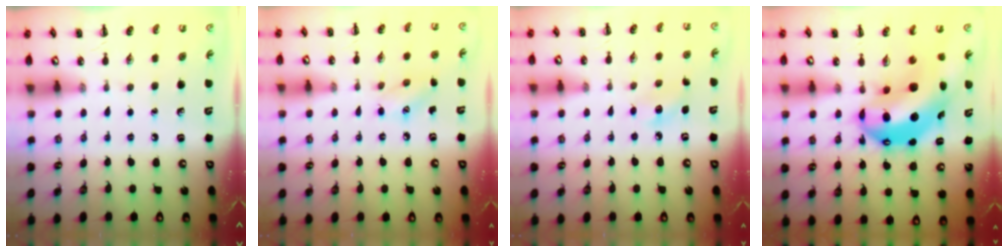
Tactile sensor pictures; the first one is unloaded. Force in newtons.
{"total": 6.2, "press": 6.1, "slide": 1.1}
{"total": 5.6, "press": 5.4, "slide": 1.5}
{"total": 13.6, "press": 13.3, "slide": 2.8}